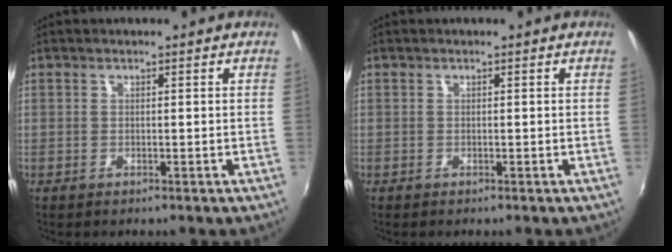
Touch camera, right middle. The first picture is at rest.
{"total": 0.0}